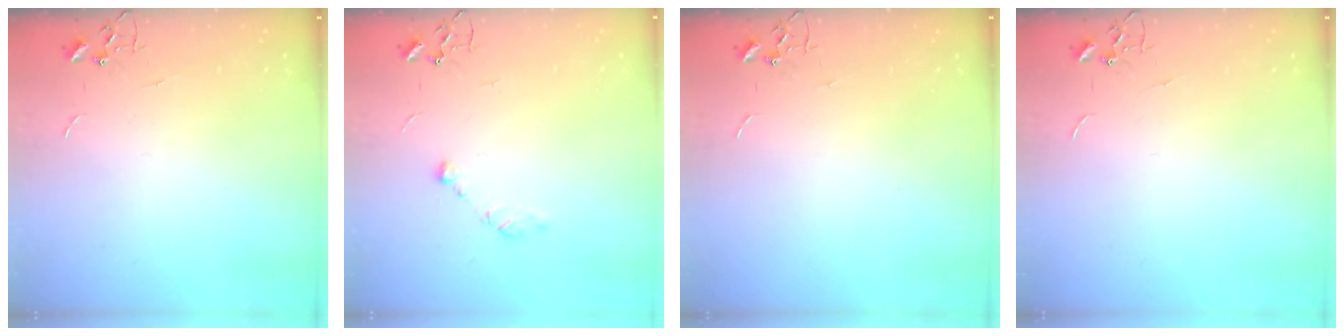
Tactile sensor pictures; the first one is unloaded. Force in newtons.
{"total": 7.5, "press": 7.4, "slide": 0.8}
{"total": 0.0}
{"total": 0.0}